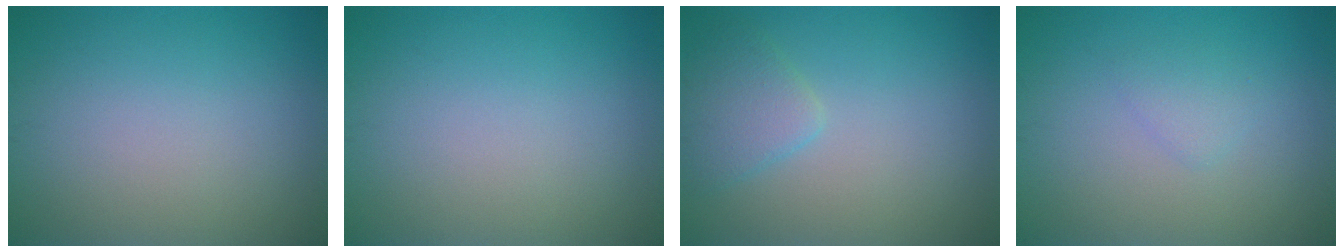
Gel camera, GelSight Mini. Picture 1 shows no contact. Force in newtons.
{"total": 0.0}
{"total": 2.5, "press": 2.5, "slide": 0.2}
{"total": 1.2, "press": 1.2, "slide": 0.1}